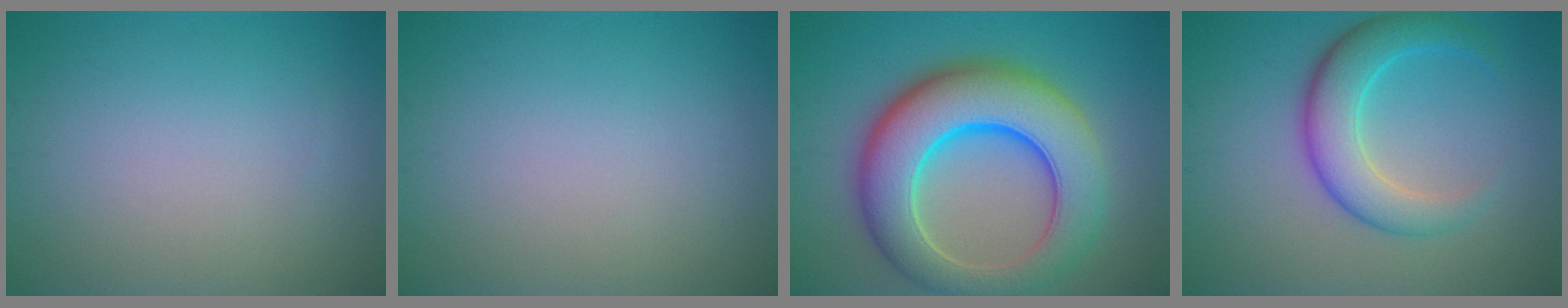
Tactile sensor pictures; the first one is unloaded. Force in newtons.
{"total": 0.0}
{"total": 11.4, "press": 11.4, "slide": 0.6}
{"total": 5.4, "press": 5.4, "slide": 0.1}